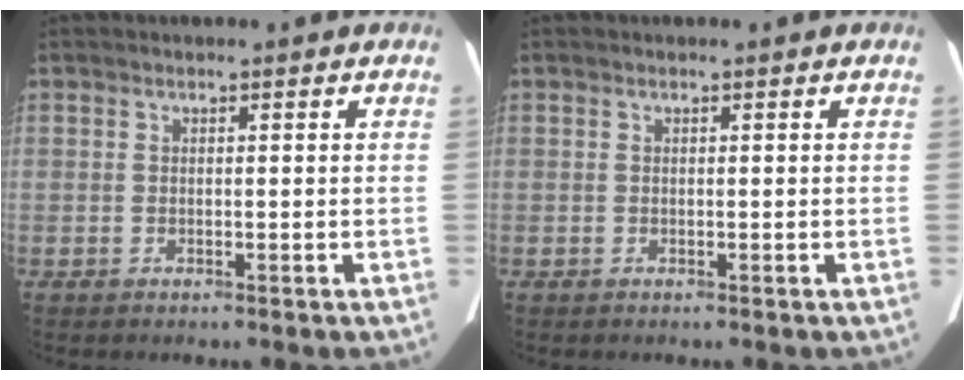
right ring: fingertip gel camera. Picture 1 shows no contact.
{"total": 0.0}